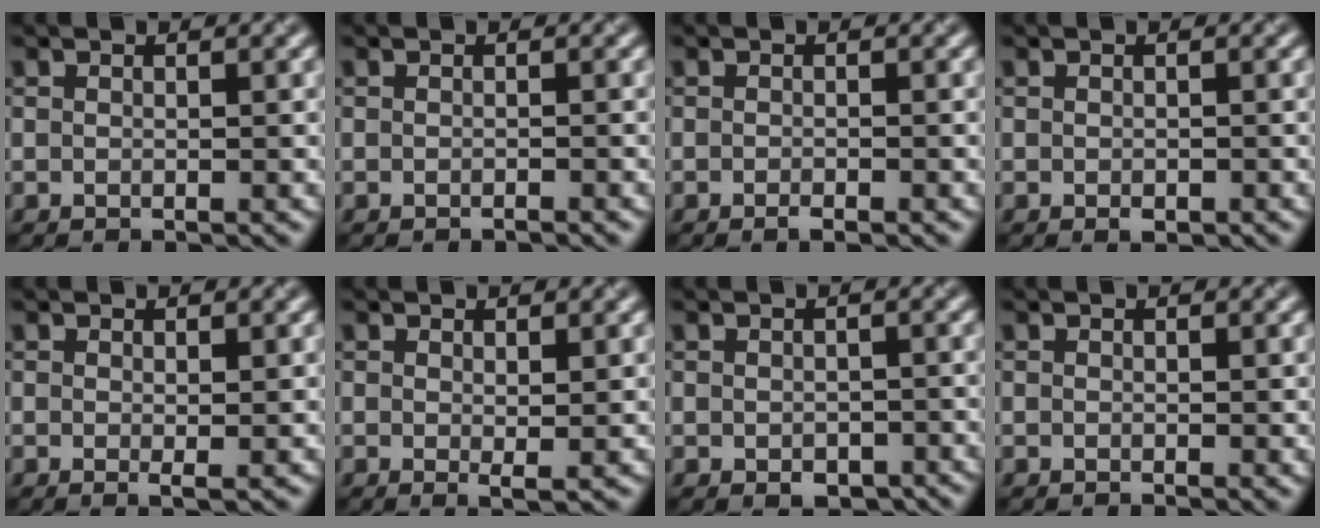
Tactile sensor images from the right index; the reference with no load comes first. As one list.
[{"total": 0.5, "force": [-0.5, 0.0, 0.3], "torque": [-0.003, -0.002, -0.006]}, {"total": 0.7, "force": [-0.6, 0.1, 0.4], "torque": [-0.009, -0.002, -0.011]}, {"total": 0.6, "force": [-0.3, 0.5, 0.3], "torque": [-0.006, 0.000, -0.002]}, {"total": 0.7, "force": [0.1, 0.1, 0.7], "torque": [-0.012, -0.005, 0.003]}, {"total": 1.1, "force": [0.3, 0.3, 1.0], "torque": [-0.016, -0.006, 0.008]}, {"total": 1.9, "force": [-1.0, 1.3, 1.0], "torque": [-0.012, -0.005, -0.011]}, {"total": 0.5, "force": [0.2, 0.2, 0.4], "torque": [-0.005, -0.003, 0.005]}]